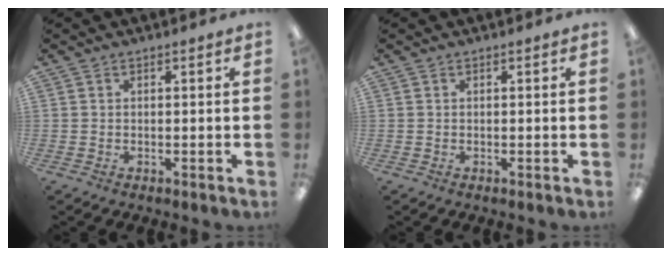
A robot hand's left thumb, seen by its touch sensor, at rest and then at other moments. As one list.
[{"total": 0.0}]